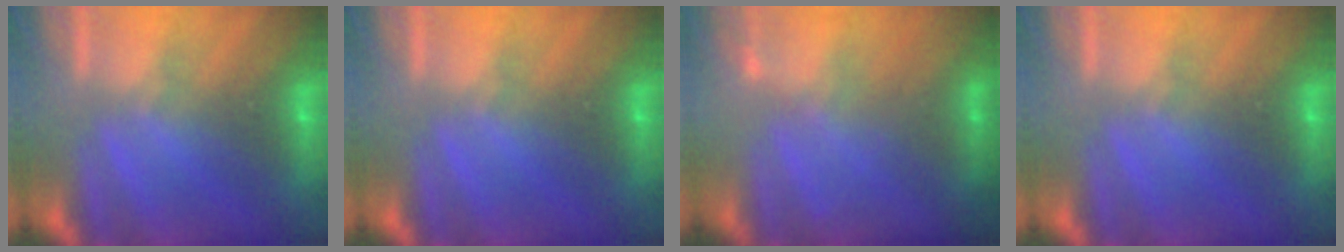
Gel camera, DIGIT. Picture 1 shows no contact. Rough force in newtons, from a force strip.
{"total": 0.0}
{"total": 2.0}
{"total": 0.0}